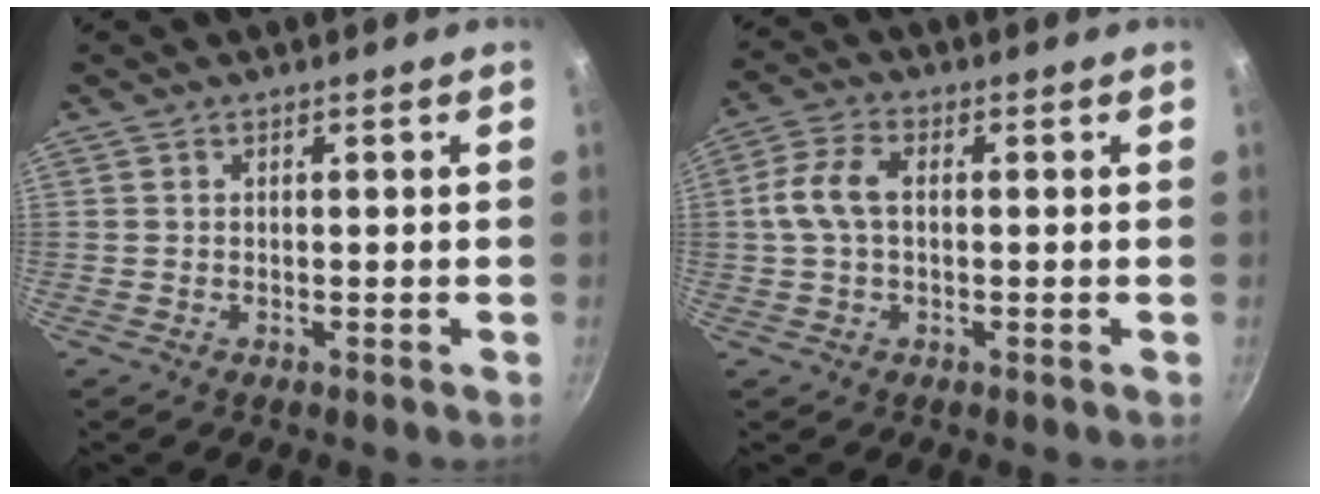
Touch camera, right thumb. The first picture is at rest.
{"total": 6.9, "force": [0.4, 4.1, 5.5], "torque": [-0.122, 0.021, 0.003]}